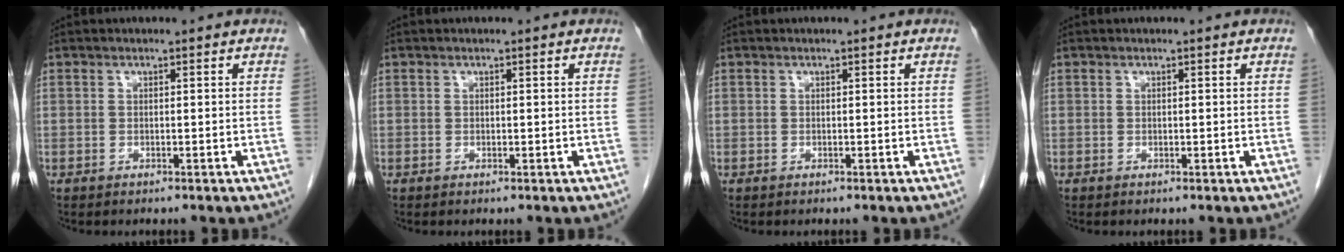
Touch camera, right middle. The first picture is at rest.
{"total": 0.0}
{"total": 0.0}
{"total": 0.0}